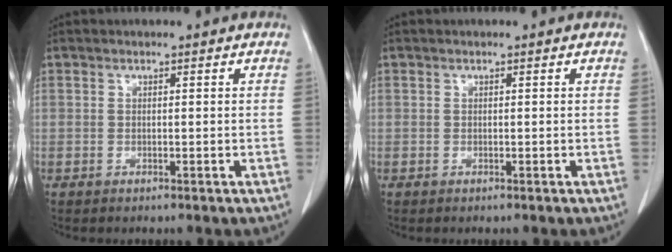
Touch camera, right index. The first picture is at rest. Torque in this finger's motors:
{"motor_torque": [0.00, 0.00, 0.00, 0.00]}